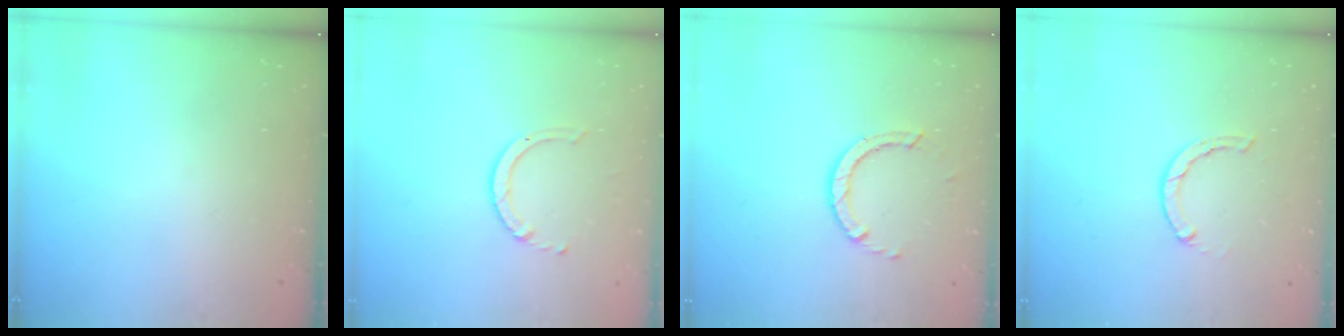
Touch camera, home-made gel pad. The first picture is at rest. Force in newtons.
{"total": 3.2, "press": 3.2, "slide": 0.4}
{"total": 3.2, "press": 3.2, "slide": 0.0}
{"total": 2.1, "press": 2.1, "slide": 0.3}